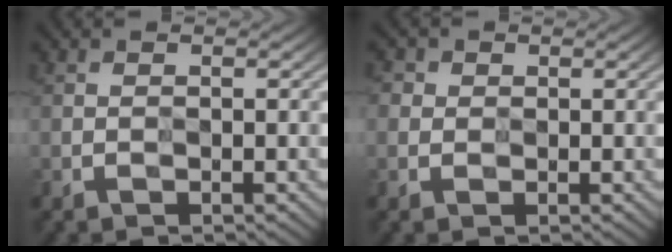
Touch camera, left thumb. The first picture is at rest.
{"total": 2.4, "force": [1.0, 2.1, 0.4], "torque": [-0.016, 0.001, 0.013]}